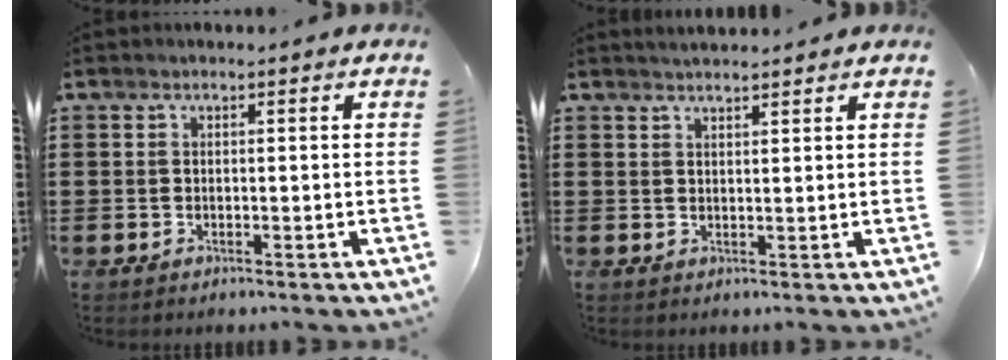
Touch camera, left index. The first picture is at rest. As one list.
[{"total": 1.6, "force": [1.5, 0.1, 0.3], "torque": [-0.008, 0.004, 0.029]}]